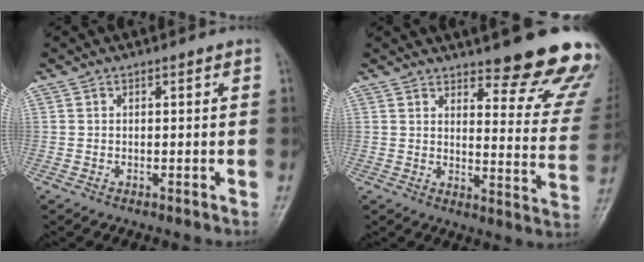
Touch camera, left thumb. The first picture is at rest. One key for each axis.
{"total": 18.6, "fx": 15.3, "fy": 4.2, "fz": 9.7, "tx": -0.081, "ty": -0.120, "tz": 0.178}